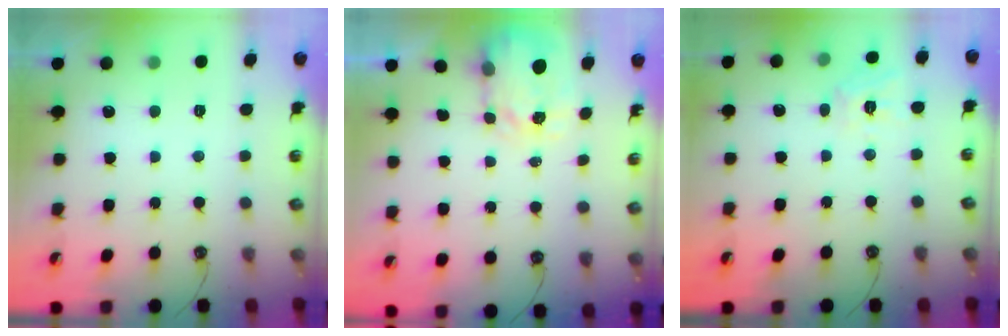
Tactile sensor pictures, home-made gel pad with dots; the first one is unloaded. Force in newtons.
{"total": 3.8, "press": 3.8, "slide": 0.4}
{"total": 9.3, "press": 9.3, "slide": 0.5}